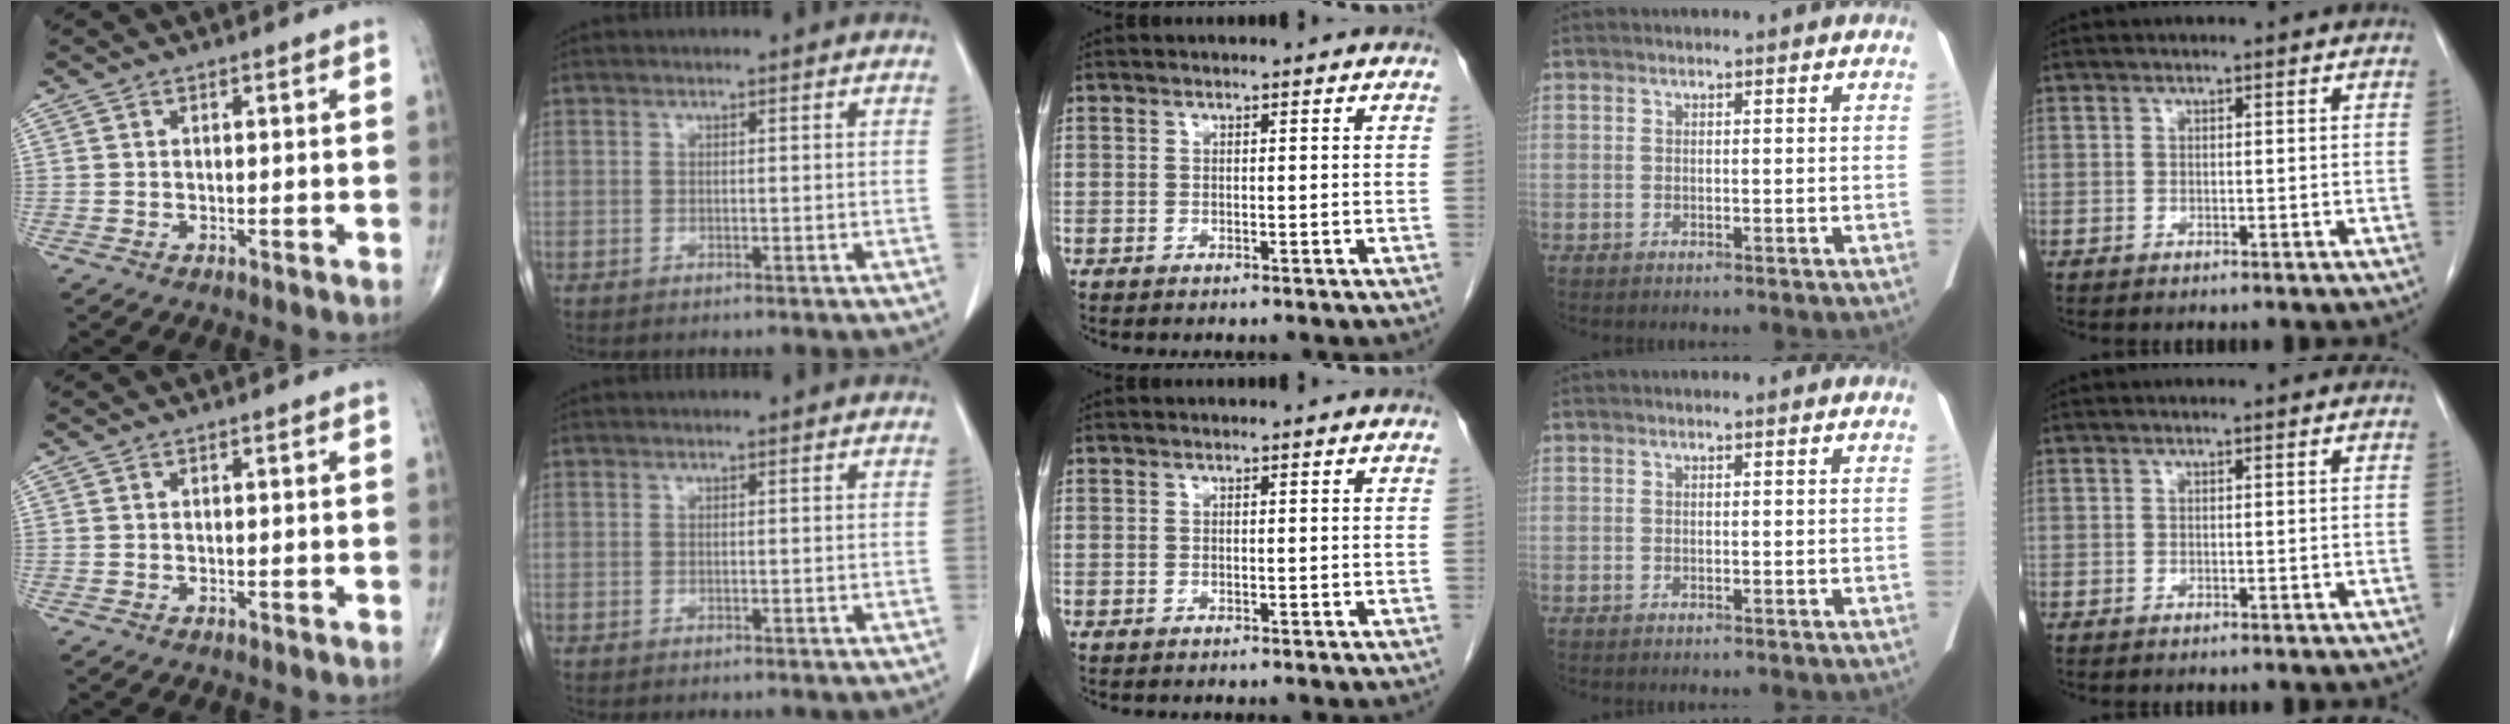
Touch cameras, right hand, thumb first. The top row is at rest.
{}